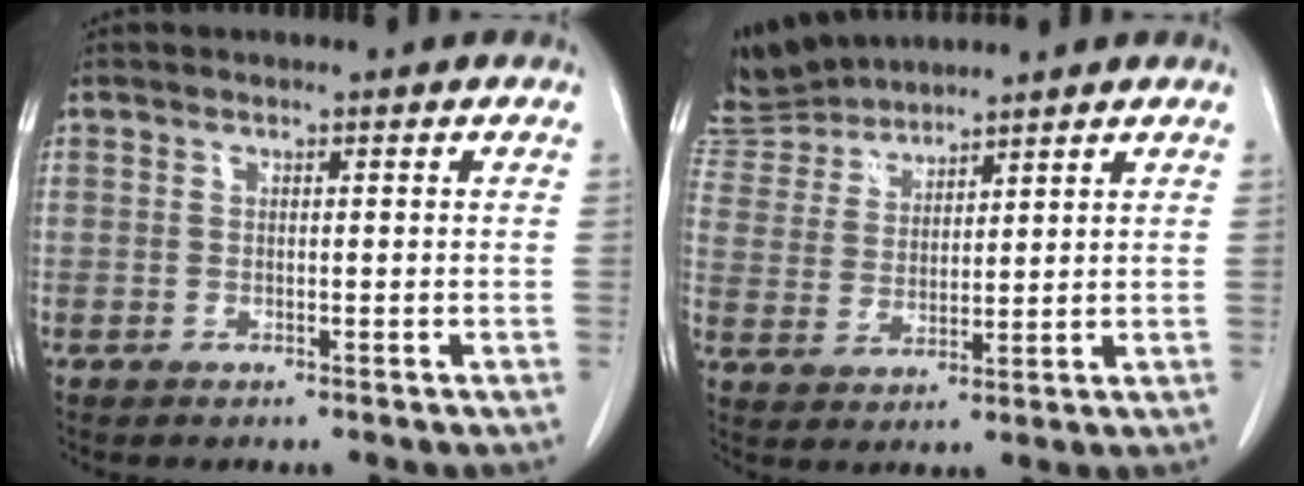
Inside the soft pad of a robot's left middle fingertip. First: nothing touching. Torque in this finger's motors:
{"motor_torque": [1.07, -1.07, 1.05, 0.06]}